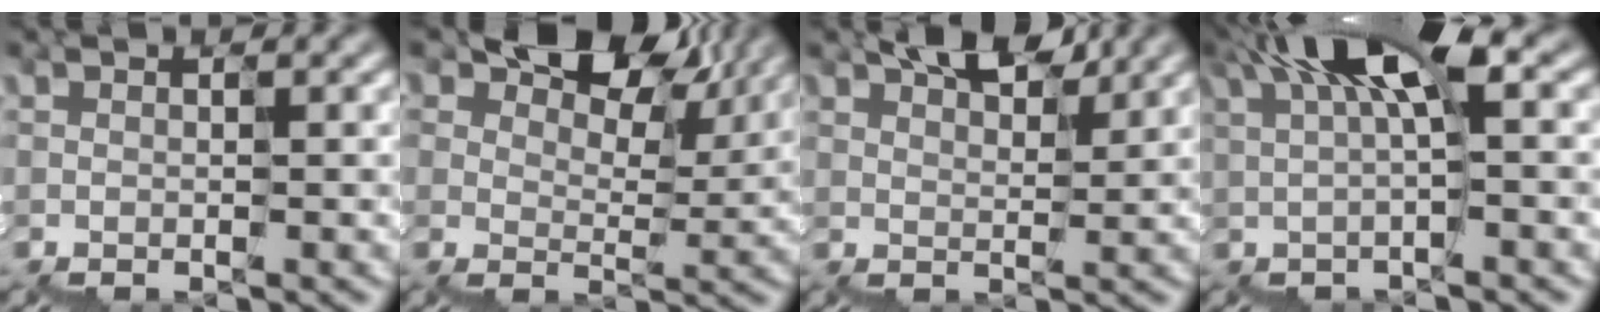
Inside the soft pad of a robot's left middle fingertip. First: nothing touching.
{"total": 7.1, "force": [5.5, 3.6, 2.6], "torque": [-0.044, -0.001, 0.095]}
{"total": 3.7, "force": [3.5, 0.8, 1.0], "torque": [-0.033, 0.011, 0.054]}
{"total": 5.6, "force": [1.9, 1.2, 5.1], "torque": [-0.105, 0.014, 0.029]}